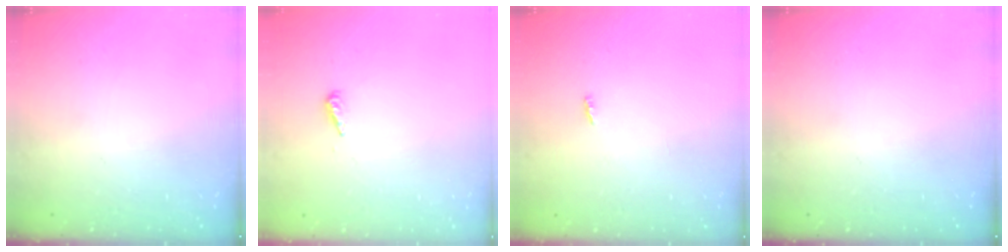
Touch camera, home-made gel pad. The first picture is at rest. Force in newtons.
{"total": 4.3, "press": 4.2, "slide": 0.6}
{"total": 1.9, "press": 1.9, "slide": 0.2}
{"total": 0.0}